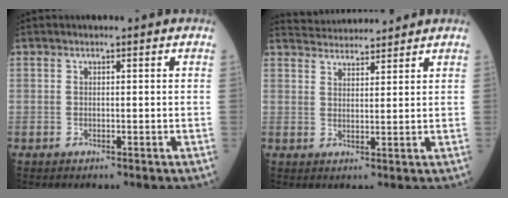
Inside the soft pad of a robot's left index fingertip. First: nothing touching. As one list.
[{"total": 6.3, "force": [6.2, 0.4, 0.7], "torque": [-0.020, 0.031, 0.099]}]